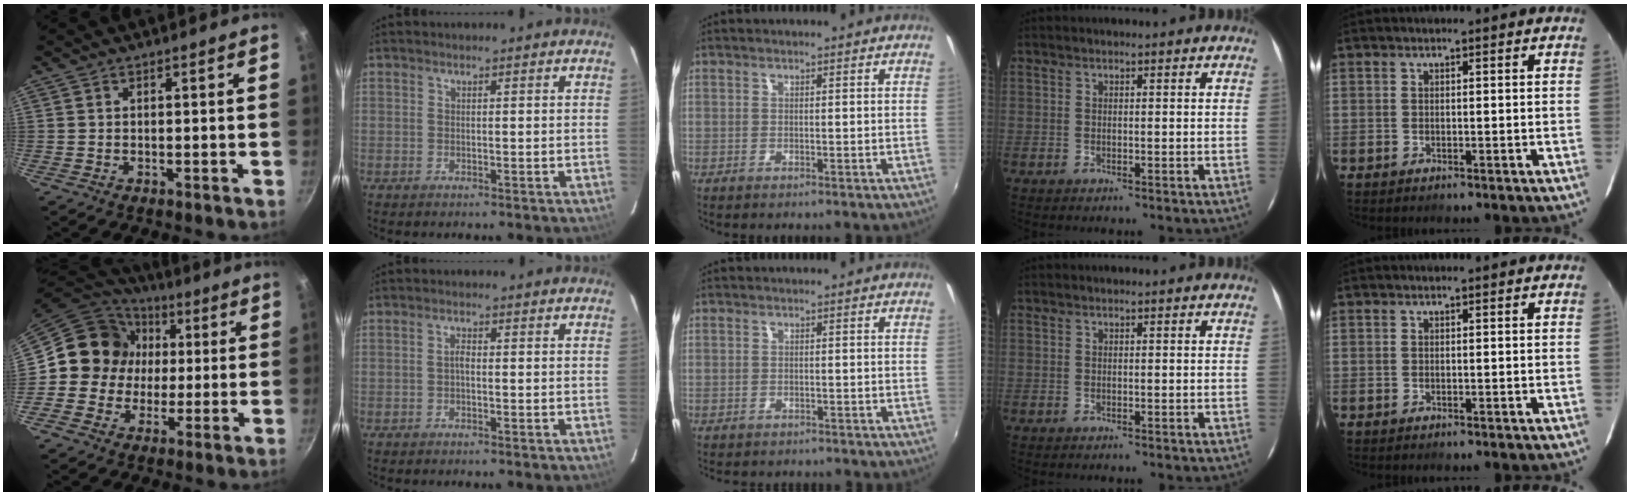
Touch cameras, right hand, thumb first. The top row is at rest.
{"thumb": {"total": 13.7, "force": [1.3, 12.8, 4.9], "torque": [-0.048, 0.024, 0.005]}, "index": {"total": 1.1, "force": [-0.3, 0.6, 0.9], "torque": [-0.018, 0.006, -0.007]}, "middle": {"total": 1.6, "force": [-1.2, 1.0, 0.1], "torque": [-0.009, -0.002, -0.019]}}